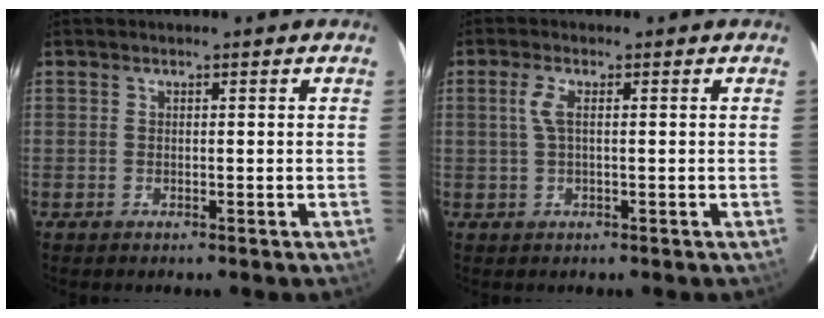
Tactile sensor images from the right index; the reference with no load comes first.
{"total": 2.7, "force": [0.4, 0.5, 2.6], "torque": [-0.058, 0.002, 0.008]}